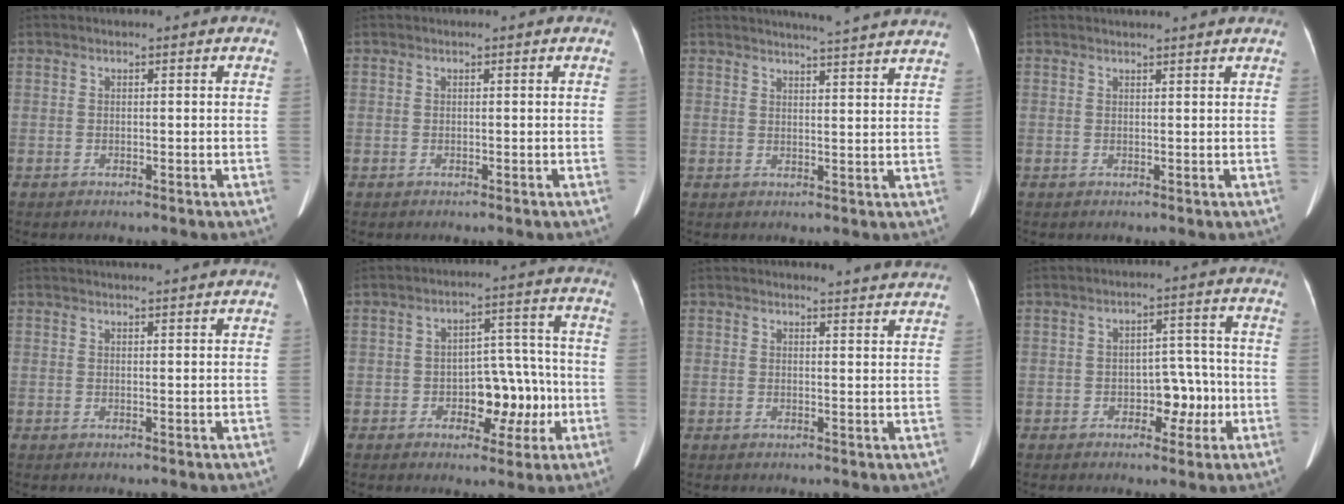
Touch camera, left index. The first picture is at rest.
{"total": 0.0}
{"total": 12.5, "force": [11.8, -0.8, 4.0], "torque": [-0.060, -0.021, 0.130]}
{"total": 4.8, "force": [4.5, -0.3, 1.5], "torque": [-0.018, 0.021, 0.051]}
{"total": 6.0, "force": [5.7, -0.3, 2.1], "torque": [-0.026, 0.021, 0.061]}
{"total": 8.2, "force": [-2.3, 4.7, 6.3], "torque": [-0.086, 0.029, -0.028]}
{"total": 7.0, "force": [7.0, -0.3, 0.9], "torque": [-0.013, -0.020, 0.061]}
{"total": 5.5, "force": [-1.8, 3.3, 4.0], "torque": [-0.050, 0.019, -0.023]}